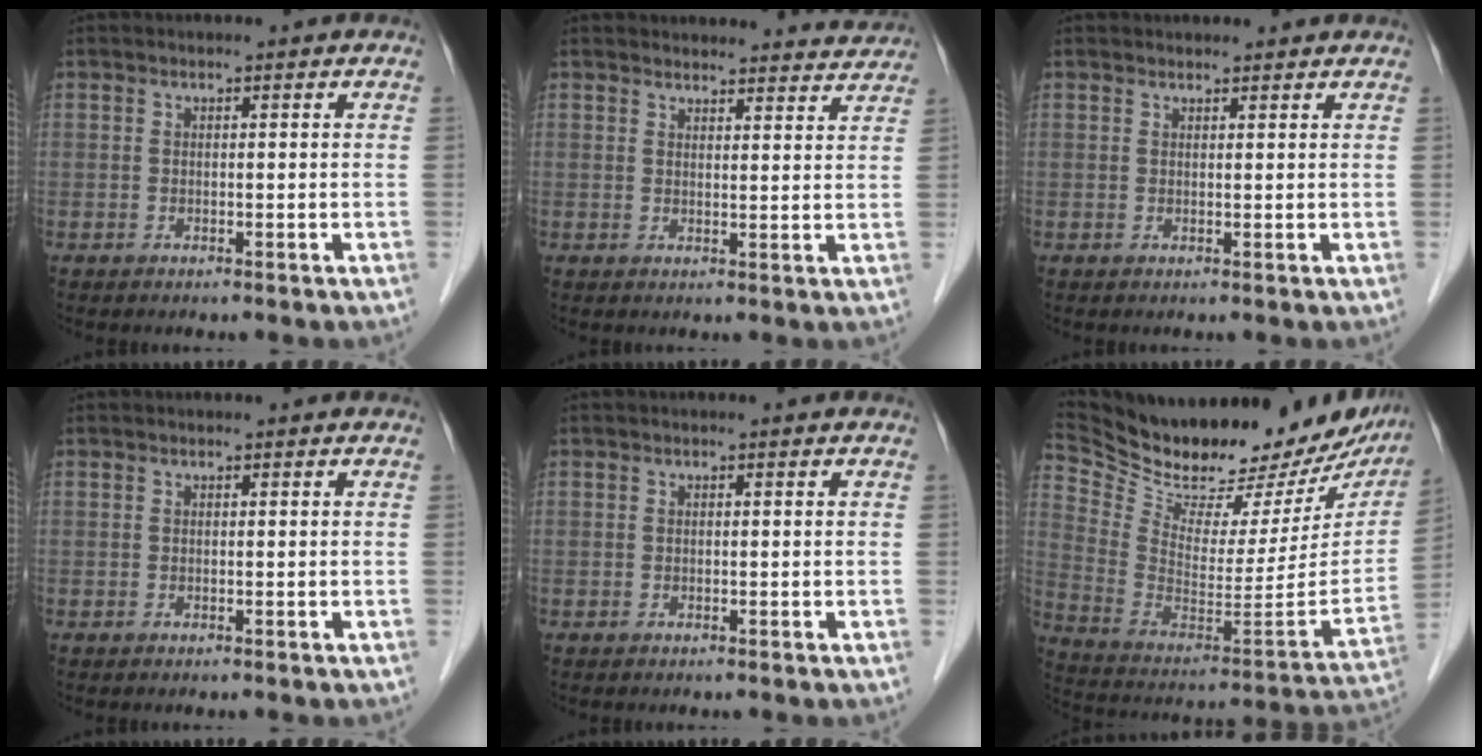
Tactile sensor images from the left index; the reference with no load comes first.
{"total": 11.6, "force": [11.3, 2.4, 1.0], "torque": [0.022, -0.003, 0.110]}
{"total": 2.3, "force": [2.2, 0.7, 0.3], "torque": [-0.007, 0.014, 0.027]}
{"total": 0.0}
{"total": 0.0}
{"total": 31.8, "force": [27.3, 9.1, 13.6], "torque": [-0.243, -0.059, 0.391]}